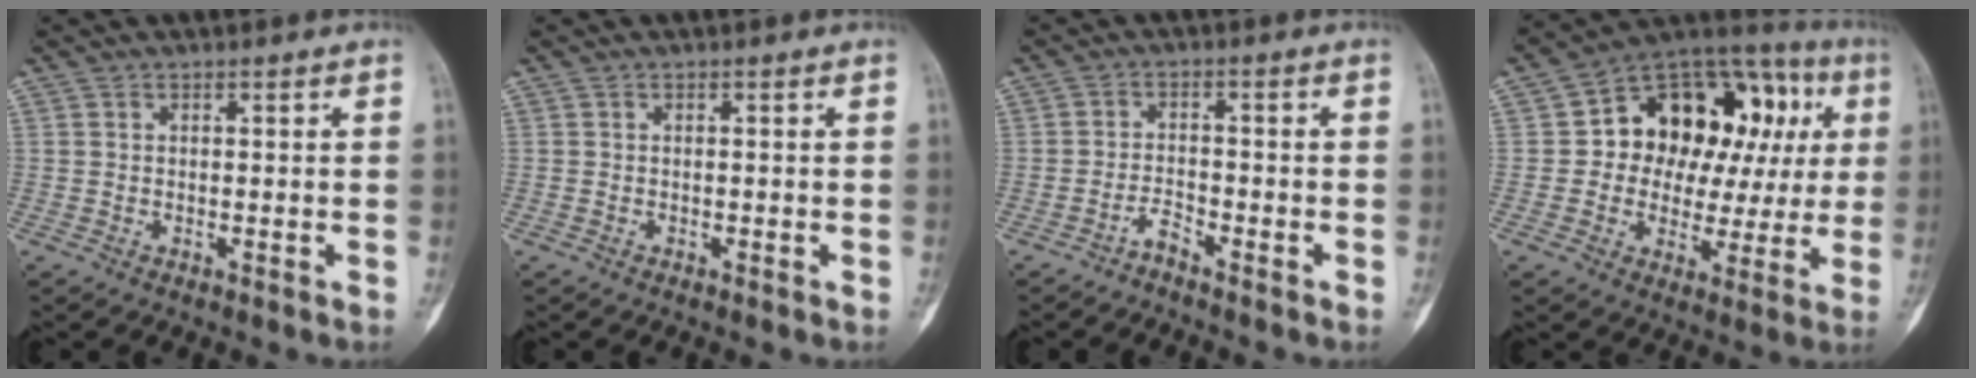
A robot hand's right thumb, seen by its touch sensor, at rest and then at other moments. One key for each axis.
{"total": 0.0}
{"total": 2.2, "fx": -2.0, "fy": 0.4, "fz": 0.8, "tx": -0.017, "ty": 0.014, "tz": -0.040}
{"total": 22.4, "fx": 4.2, "fy": 15.1, "fz": 16.0, "tx": -0.159, "ty": 0.043, "tz": 0.063}